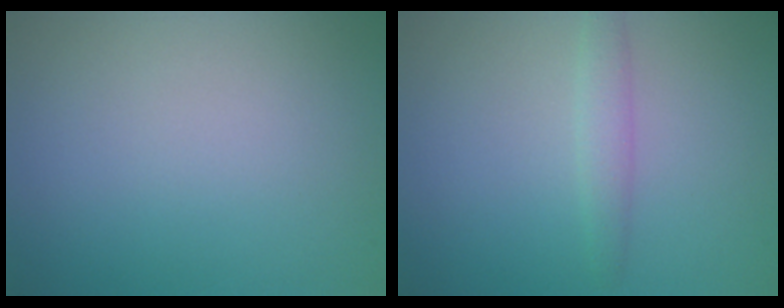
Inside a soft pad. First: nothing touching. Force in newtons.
{"total": 1.6, "press": 1.6, "slide": 0.0}